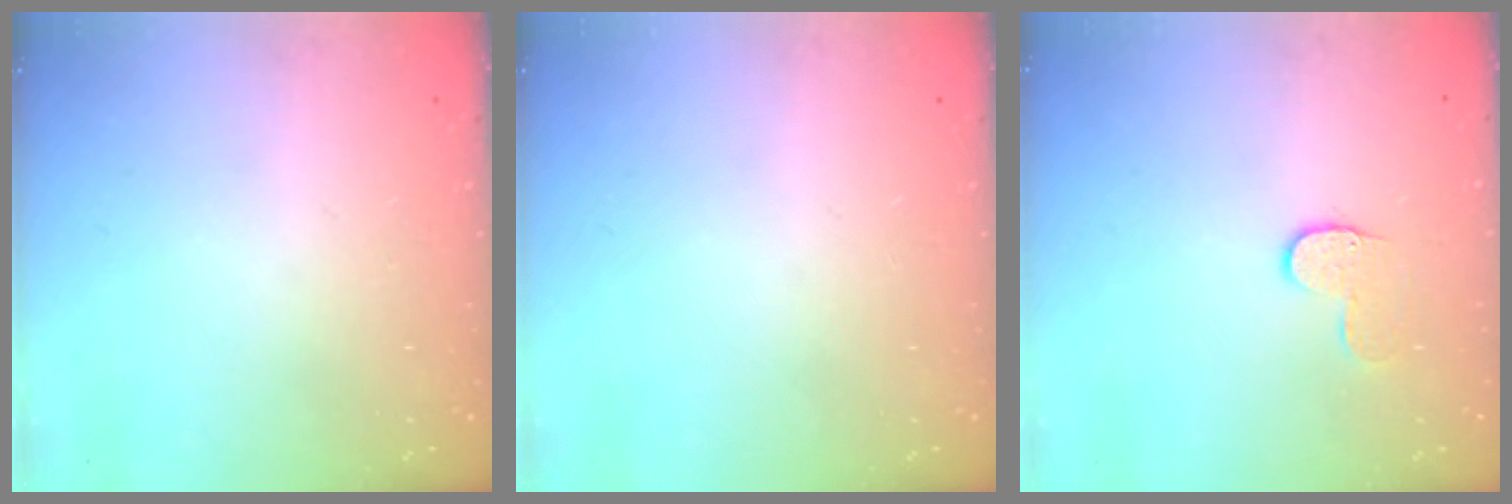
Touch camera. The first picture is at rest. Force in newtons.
{"total": 0.0}
{"total": 6.6, "press": 6.6, "slide": 0.6}